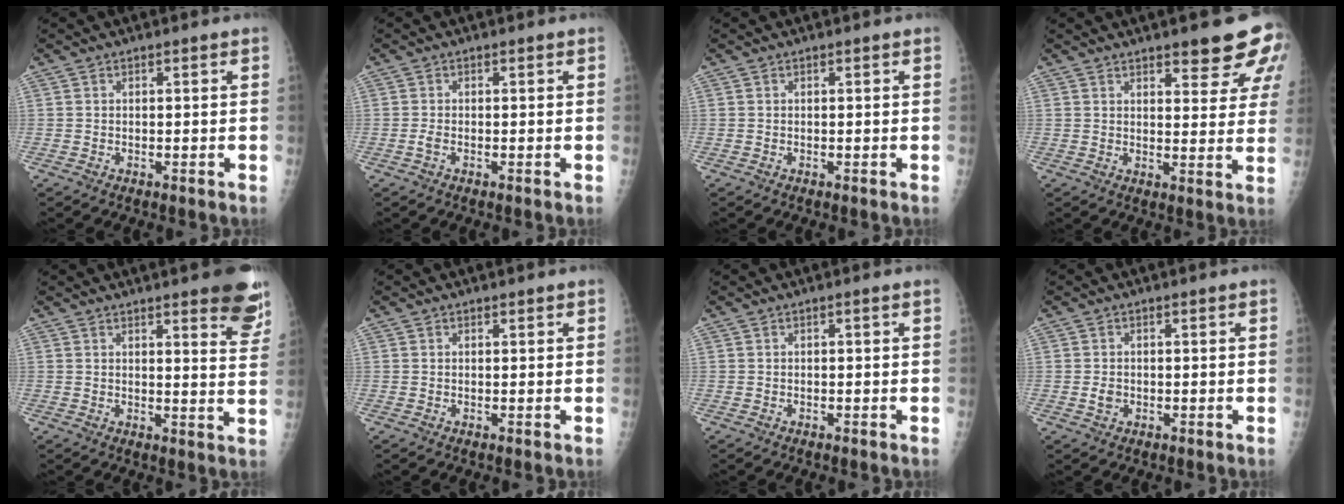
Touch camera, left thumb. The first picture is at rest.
{"total": 1.0, "force": [-0.2, 0.6, 0.8], "torque": [-0.013, -0.001, -0.005]}
{"total": 0.0}
{"total": 10.4, "force": [7.0, 3.2, 7.1], "torque": [-0.054, -0.036, 0.081]}
{"total": 11.3, "force": [7.8, 2.7, 7.7], "torque": [-0.062, -0.042, 0.083]}
{"total": 0.6, "force": [0.5, 0.4, 0.1], "torque": [0.004, -0.003, 0.004]}
{"total": 0.0}
{"total": 1.9, "force": [-0.2, 1.6, 1.0], "torque": [-0.009, 0.002, -0.001]}